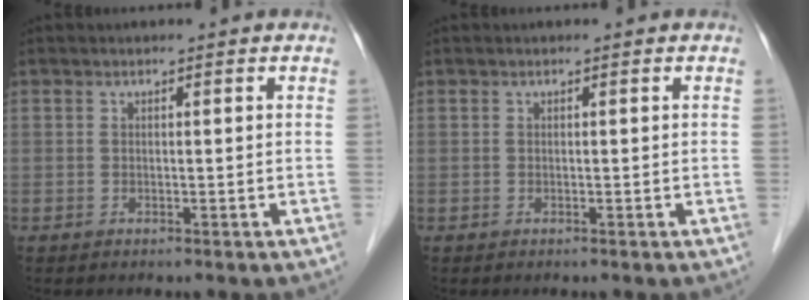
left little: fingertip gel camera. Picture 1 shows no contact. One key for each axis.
{"total": 0.0}